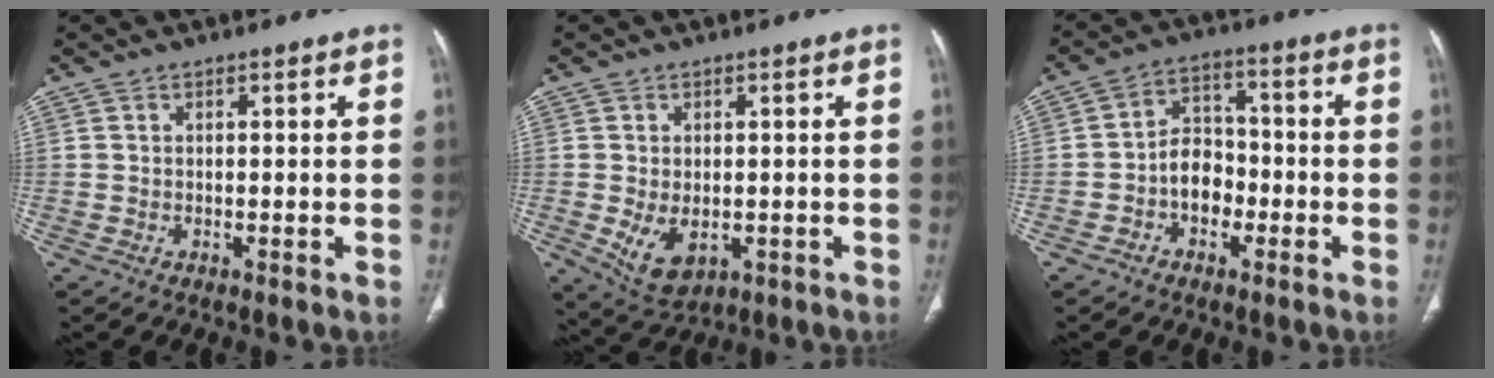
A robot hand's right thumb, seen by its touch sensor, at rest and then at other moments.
{"total": 6.6, "force": [-1.3, 4.2, 4.9], "torque": [-0.081, -0.009, -0.004]}
{"total": 7.5, "force": [-2.4, 5.6, 4.4], "torque": [-0.044, 0.032, -0.052]}